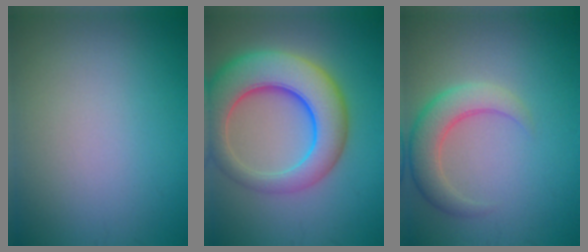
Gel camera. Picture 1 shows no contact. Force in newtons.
{"total": 9.5, "press": 9.5, "slide": 0.6}
{"total": 4.1, "press": 4.1, "slide": 0.6}